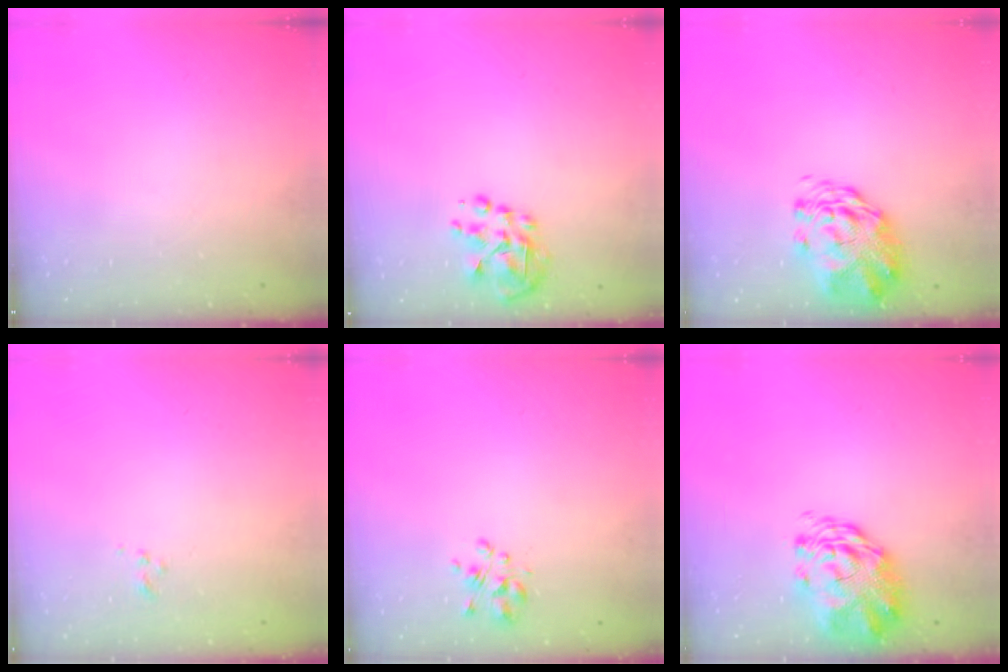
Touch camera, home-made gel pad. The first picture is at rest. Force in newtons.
{"total": 6.9, "press": 6.6, "slide": 1.9}
{"total": 2.9, "press": 2.7, "slide": 1.1}
{"total": 1.4, "press": 1.3, "slide": 0.6}
{"total": 2.5, "press": 2.4, "slide": 0.8}
{"total": 3.6, "press": 3.4, "slide": 1.2}